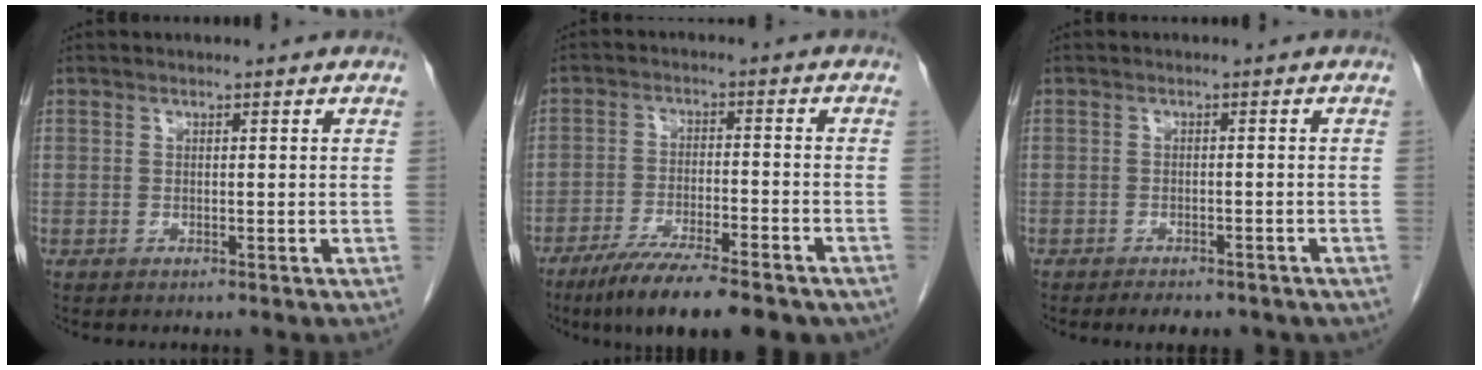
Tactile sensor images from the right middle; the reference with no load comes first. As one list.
[{"total": 14.3, "force": [-10.8, 2.7, 9.0], "torque": [-0.128, -0.022, -0.168]}, {"total": 5.6, "force": [-4.4, 2.3, 2.5], "torque": [-0.029, -0.001, -0.046]}]